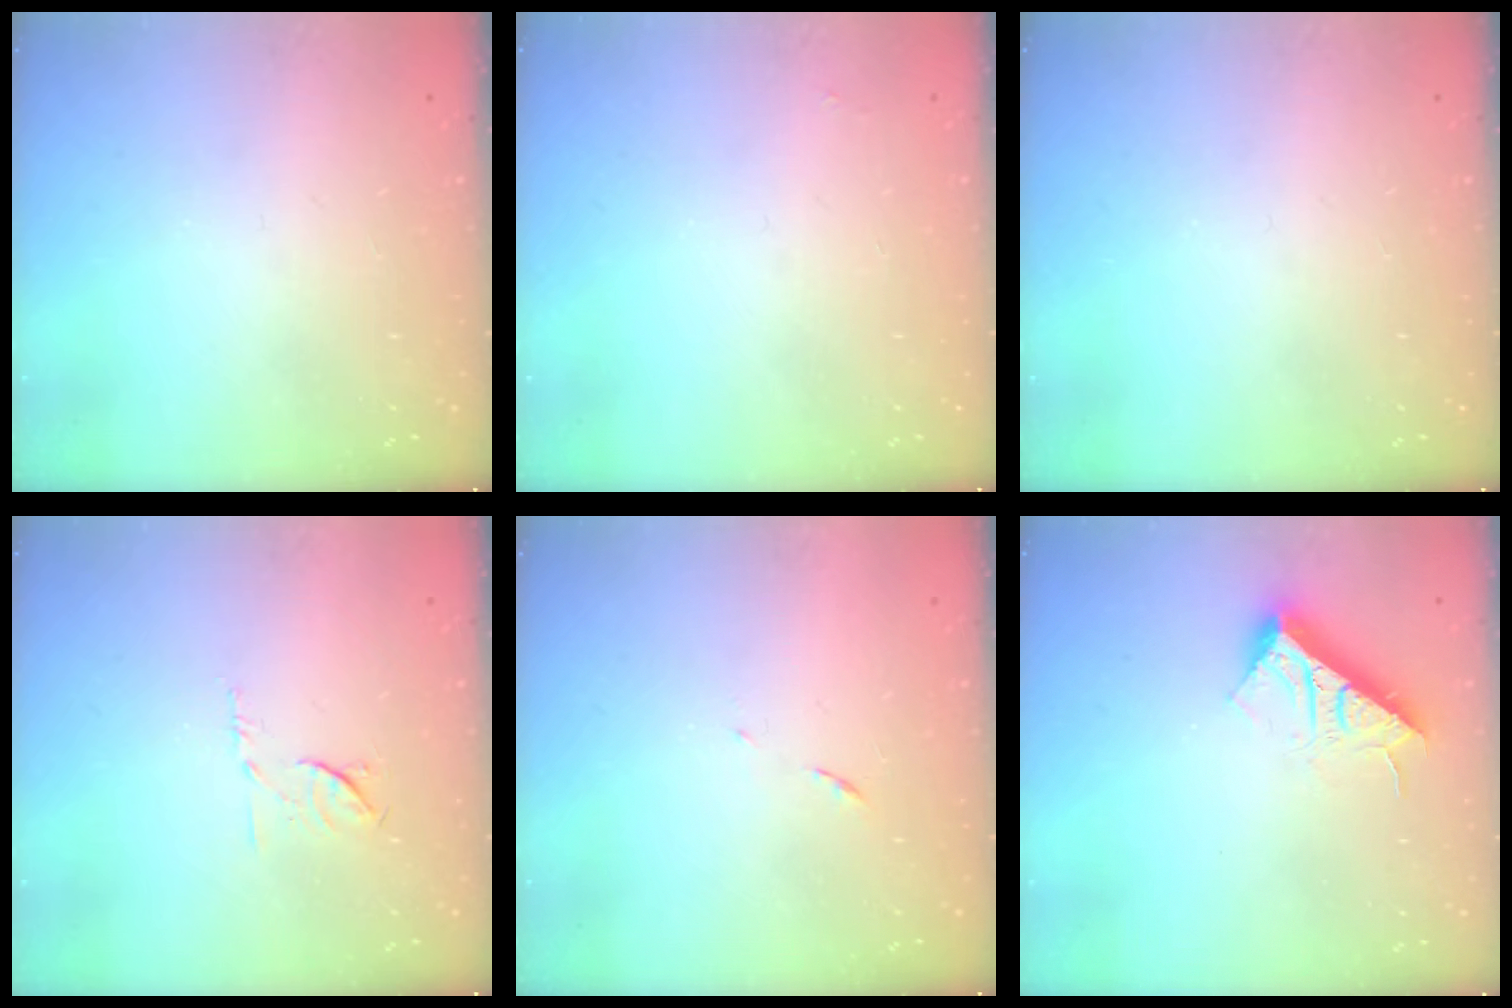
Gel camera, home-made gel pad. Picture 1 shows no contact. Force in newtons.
{"total": 1.9, "press": 1.9, "slide": 0.3}
{"total": 0.0}
{"total": 6.7, "press": 6.6, "slide": 1.1}
{"total": 5.6, "press": 5.6, "slide": 0.4}
{"total": 14.2, "press": 14.1, "slide": 0.5}